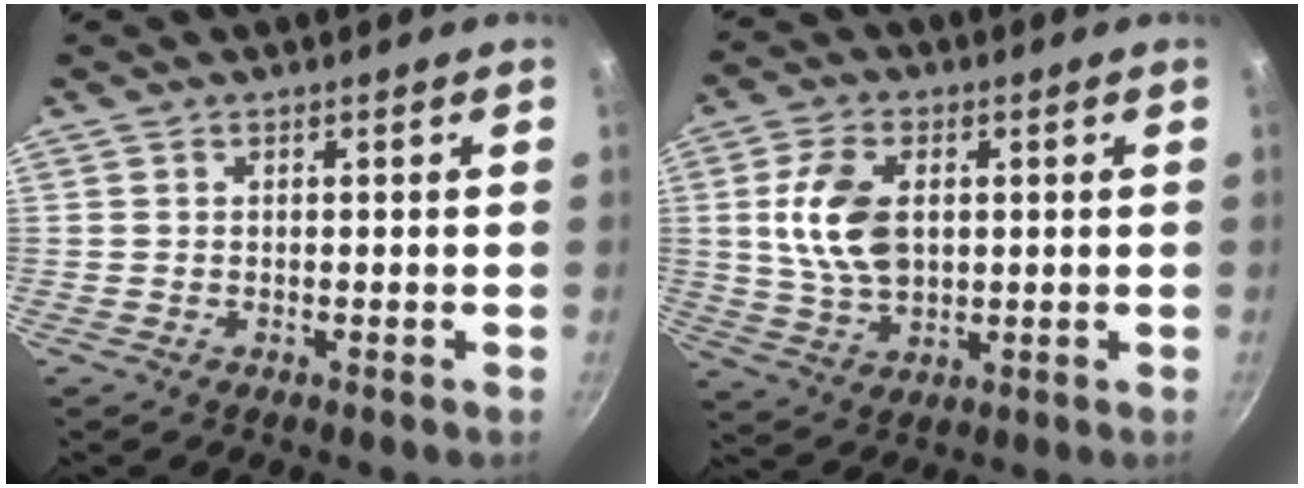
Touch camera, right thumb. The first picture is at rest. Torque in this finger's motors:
{"motor_torque": [-0.15, 0.46, 1.25, 0.04, 0.08]}